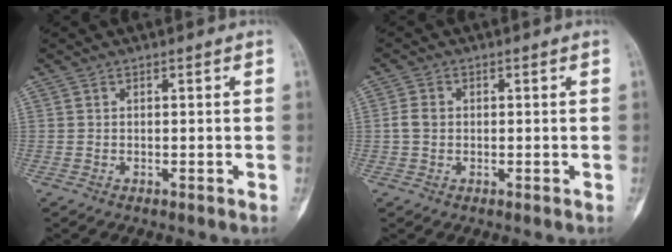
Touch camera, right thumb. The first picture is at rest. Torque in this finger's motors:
{"motor_torque": [0.27, -0.07, 0.68, 0.03, -0.01]}